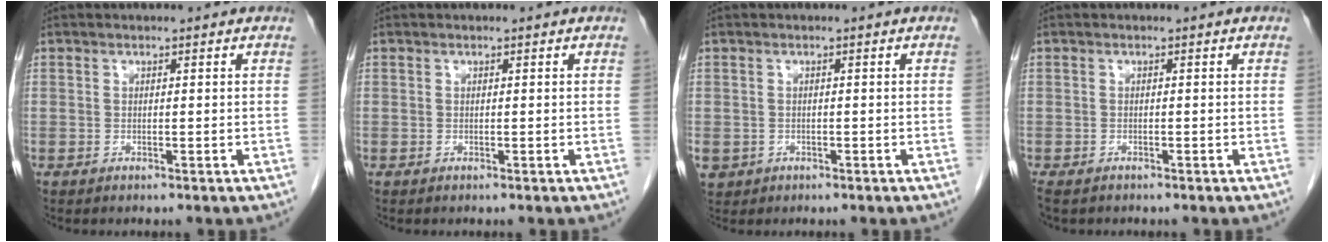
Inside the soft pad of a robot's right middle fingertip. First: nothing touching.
{"total": 0.0}
{"total": 2.5, "force": [-1.0, 2.2, 0.7], "torque": [-0.014, 0.000, -0.010]}
{"total": 2.8, "force": [-2.3, 1.1, 1.2], "torque": [-0.022, -0.008, -0.036]}